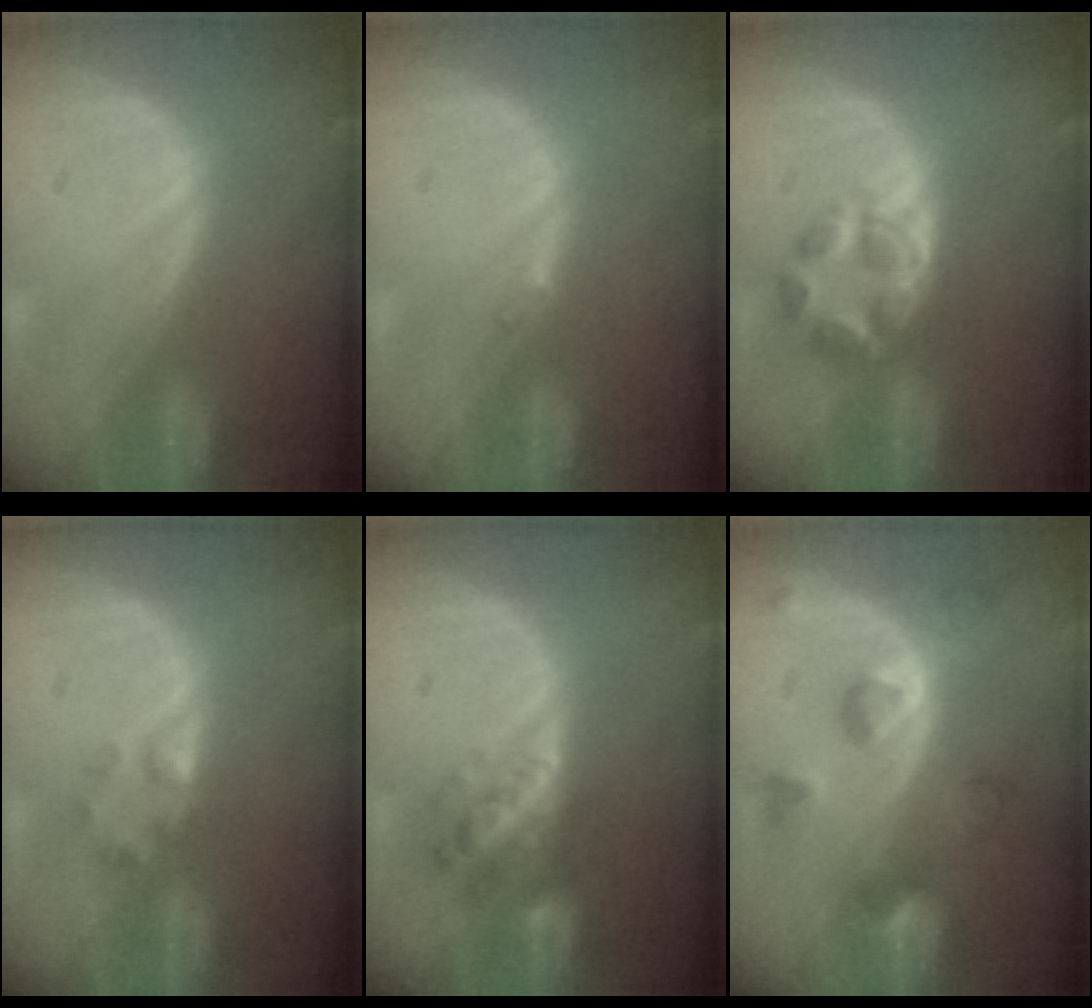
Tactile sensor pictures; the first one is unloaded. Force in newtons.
{"total": 0.5, "press": 0.5, "slide": 0.1}
{"total": 5.6, "press": 5.3, "slide": 2.0}
{"total": 2.0, "press": 2.0, "slide": 0.2}
{"total": 5.7, "press": 5.4, "slide": 1.7}
{"total": 7.7, "press": 6.9, "slide": 3.5}